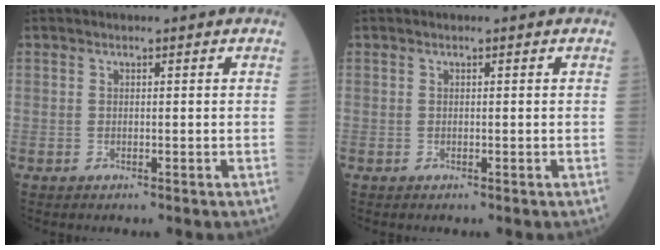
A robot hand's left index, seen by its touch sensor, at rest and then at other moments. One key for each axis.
{"total": 0.0}